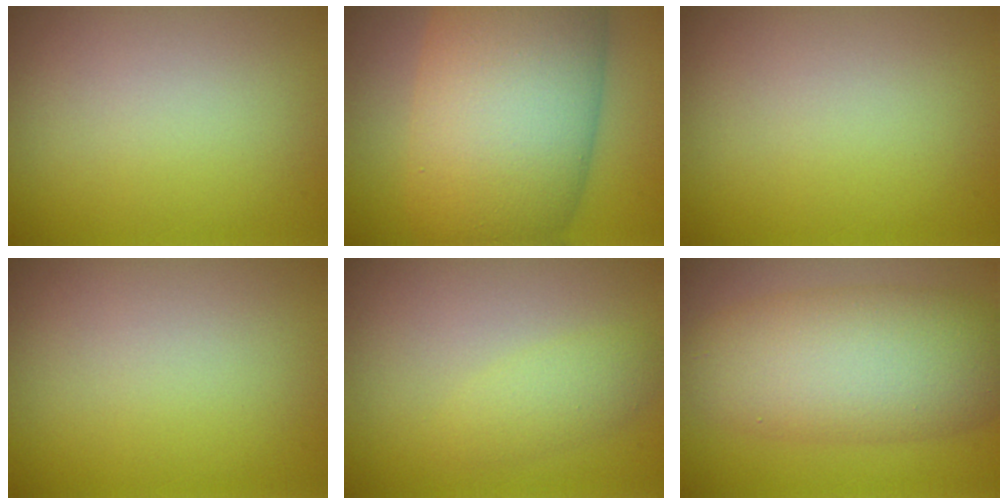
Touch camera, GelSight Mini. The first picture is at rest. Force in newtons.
{"total": 15.9, "press": 15.9, "slide": 0.8}
{"total": 0.0}
{"total": 0.0}
{"total": 2.0, "press": 2.0, "slide": 0.1}
{"total": 9.6, "press": 9.6, "slide": 0.1}